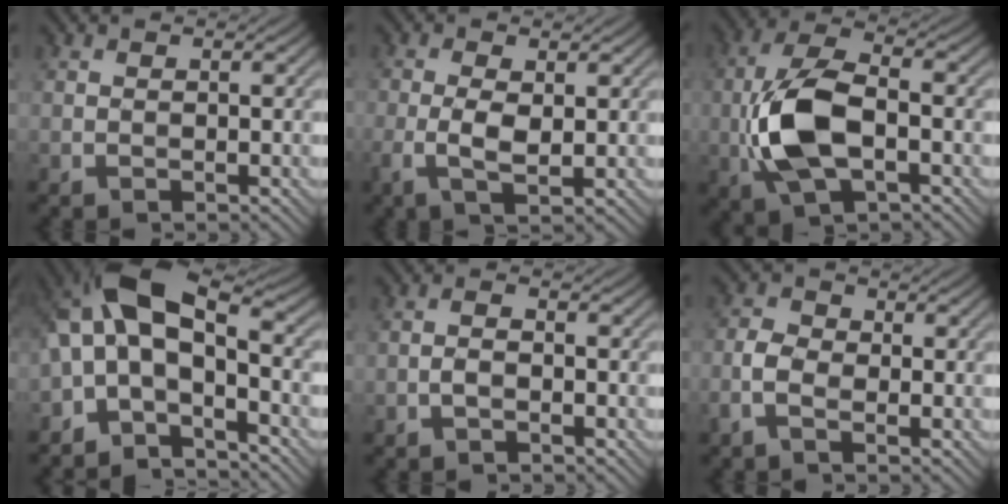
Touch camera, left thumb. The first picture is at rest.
{"total": 4.4, "force": [-0.4, 1.7, 4.1], "torque": [-0.098, -0.001, -0.010]}
{"total": 10.6, "force": [-2.2, 5.3, 9.0], "torque": [-0.203, 0.006, -0.046]}
{"total": 9.6, "force": [-1.3, 5.1, 8.1], "torque": [-0.157, 0.018, -0.040]}
{"total": 1.7, "force": [-0.9, 0.6, 1.3], "torque": [-0.027, 0.005, -0.022]}
{"total": 3.4, "force": [-1.3, 2.0, 2.4], "torque": [-0.064, 0.006, -0.037]}